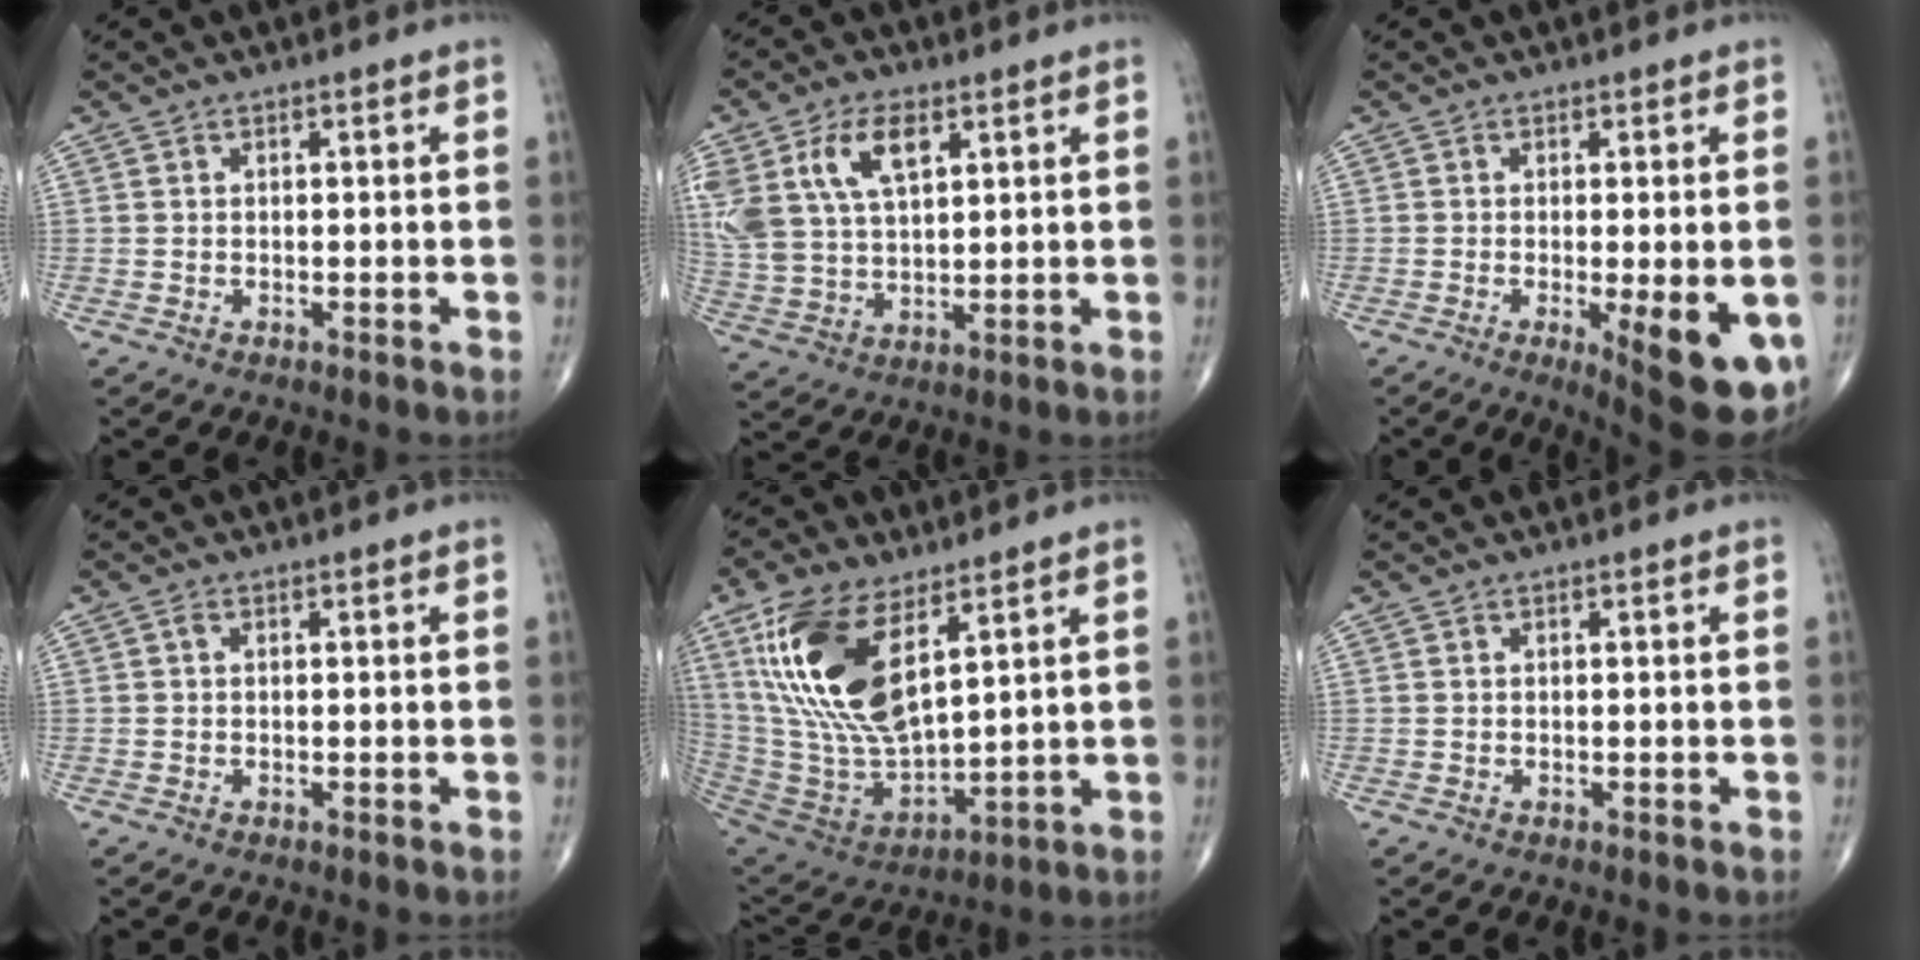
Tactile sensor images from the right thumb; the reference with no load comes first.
{"total": 14.7, "force": [6.1, 8.1, 10.7], "torque": [-0.223, -0.010, 0.123]}
{"total": 11.9, "force": [-3.7, 3.4, 10.8], "torque": [-0.127, -0.019, -0.042]}
{"total": 0.6, "force": [0.1, 0.4, 0.4], "torque": [-0.008, 0.001, -0.001]}
{"total": 21.1, "force": [8.7, 9.6, 16.7], "torque": [-0.329, -0.038, 0.178]}
{"total": 0.0}